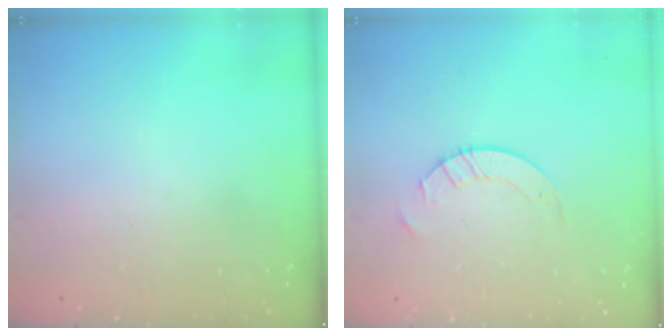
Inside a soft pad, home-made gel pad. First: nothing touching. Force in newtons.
{"total": 2.0, "press": 2.0, "slide": 0.2}